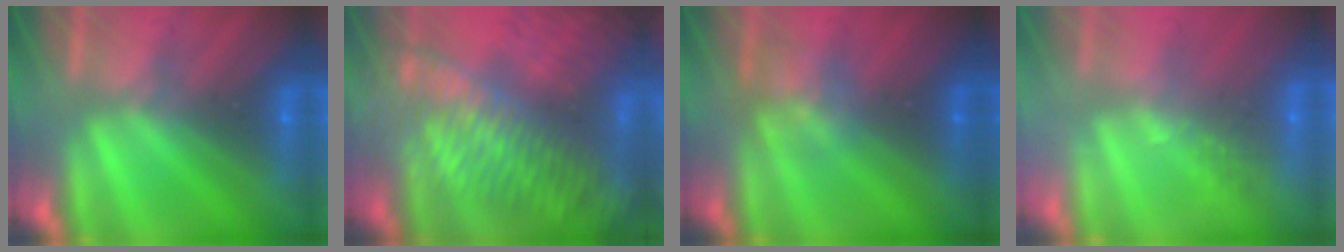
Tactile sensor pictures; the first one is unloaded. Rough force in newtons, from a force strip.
{"total": 13.7}
{"total": 2.8}
{"total": 2.4}